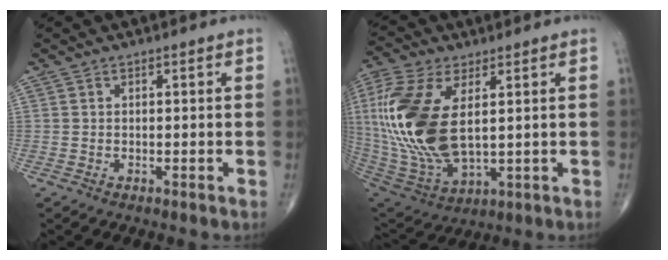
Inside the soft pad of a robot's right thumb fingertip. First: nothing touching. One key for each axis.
{"total": 22.3, "fx": 3.4, "fy": 11.2, "fz": 19.0, "tx": -0.431, "ty": -0.023, "tz": 0.071}